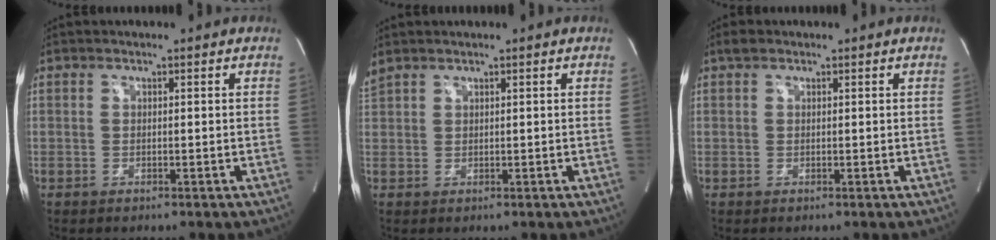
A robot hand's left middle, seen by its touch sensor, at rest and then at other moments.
{"total": 1.9, "force": [1.7, 0.5, 0.6], "torque": [-0.028, 0.025, 0.045]}
{"total": 1.1, "force": [0.8, 0.6, 0.4], "torque": [-0.011, 0.010, 0.014]}